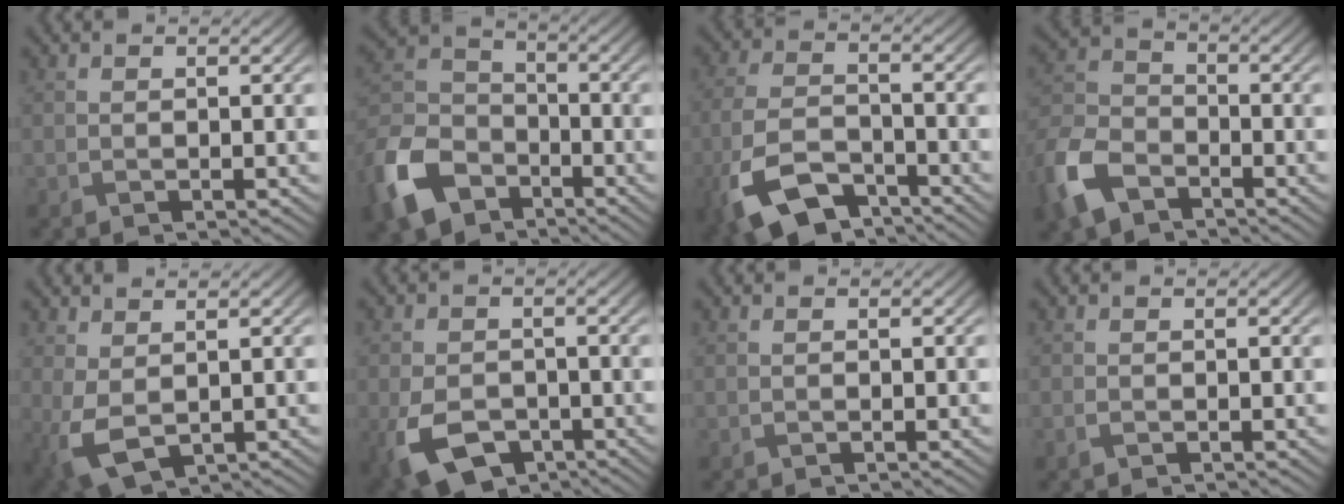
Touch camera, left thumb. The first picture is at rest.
{"total": 12.5, "force": [-7.2, 8.2, 6.0], "torque": [-0.165, -0.023, -0.161]}
{"total": 10.4, "force": [-6.6, 5.1, 6.3], "torque": [-0.156, -0.028, -0.132]}
{"total": 9.6, "force": [-5.8, 5.8, 4.9], "torque": [-0.132, -0.018, -0.132]}
{"total": 4.8, "force": [0.1, 2.8, 3.9], "torque": [-0.104, -0.010, 0.005]}
{"total": 8.6, "force": [-3.8, 5.6, 5.3], "torque": [-0.130, -0.030, -0.062]}
{"total": 0.0}
{"total": 0.9, "force": [-0.4, 0.6, 0.5], "torque": [-0.013, -0.003, -0.009]}